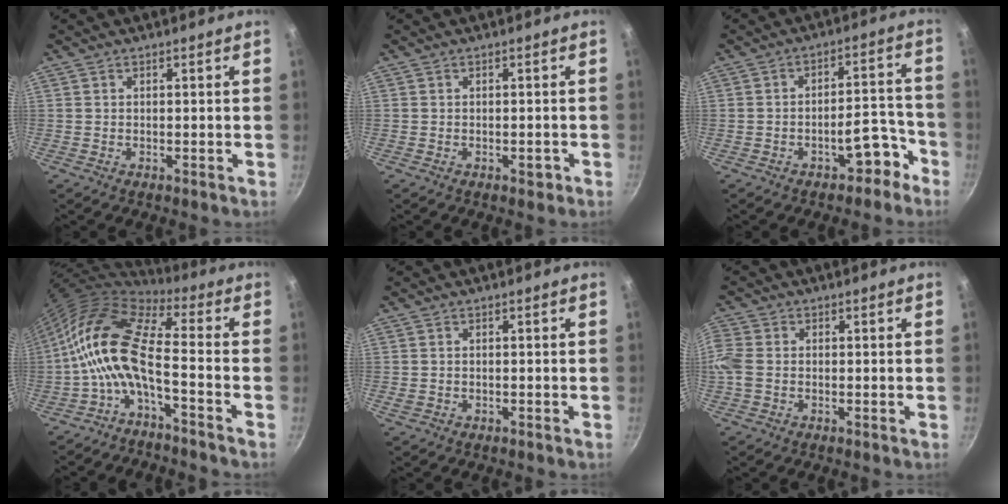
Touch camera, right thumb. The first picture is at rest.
{"total": 1.5, "force": [-0.7, 0.9, 0.9], "torque": [-0.004, 0.012, -0.005]}
{"total": 7.6, "force": [-4.5, 3.8, 4.9], "torque": [-0.026, 0.066, -0.046]}
{"total": 12.7, "force": [-3.3, 4.6, 11.4], "torque": [-0.233, 0.045, -0.078]}
{"total": 1.1, "force": [-0.4, 0.9, 0.6], "torque": [-0.011, 0.001, -0.004]}
{"total": 4.3, "force": [-0.8, 3.3, 2.6], "torque": [-0.061, 0.004, -0.026]}